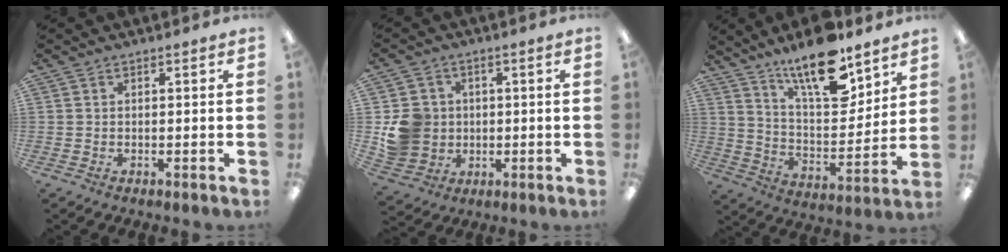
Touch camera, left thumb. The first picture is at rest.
{"total": 9.5, "force": [0.2, 9.1, 2.8], "torque": [-0.068, 0.010, 0.012]}
{"total": 17.6, "force": [12.7, 6.2, 10.5], "torque": [-0.169, -0.080, 0.214]}